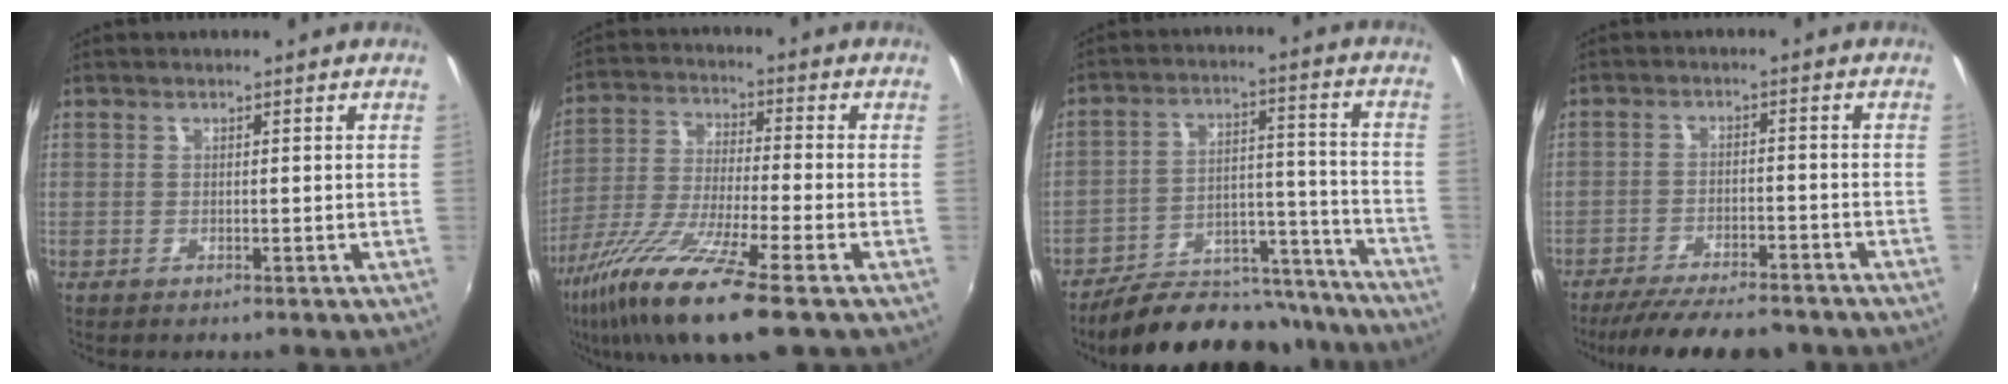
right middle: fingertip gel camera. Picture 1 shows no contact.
{"total": 16.3, "force": [-9.8, 1.8, 12.9], "torque": [-0.266, -0.044, -0.184]}
{"total": 21.3, "force": [-18.7, 7.7, 6.8], "torque": [-0.115, 0.045, -0.241]}
{"total": 14.8, "force": [-12.6, 3.4, 6.9], "torque": [-0.141, -0.023, -0.186]}